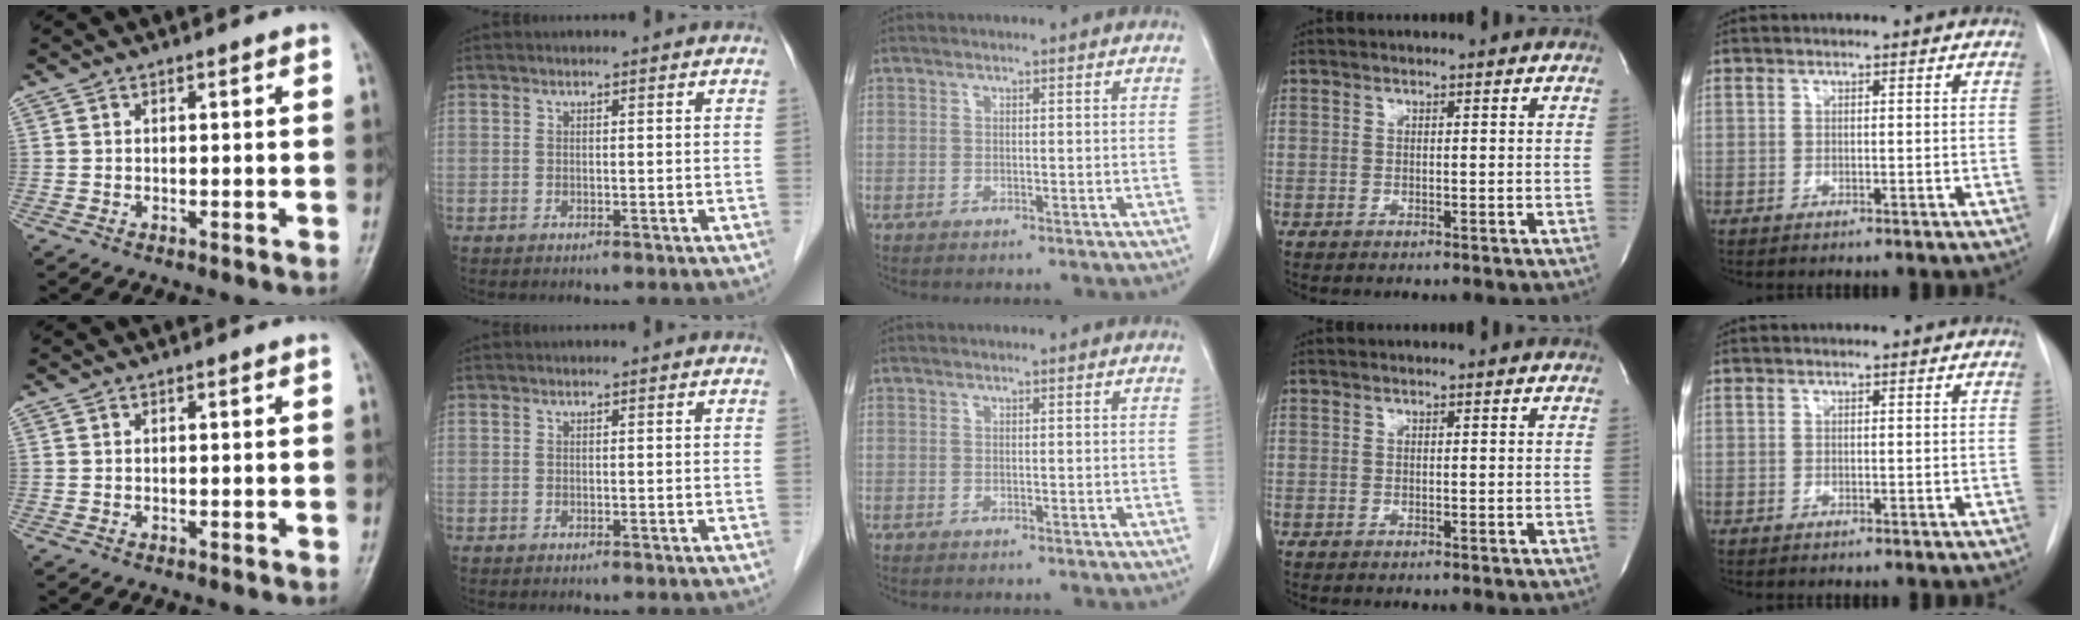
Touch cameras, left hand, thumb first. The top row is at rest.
{}